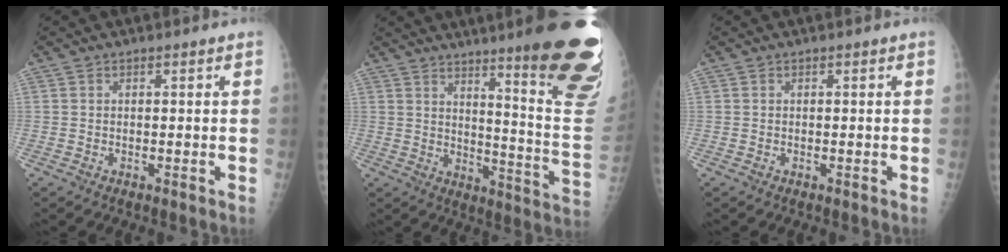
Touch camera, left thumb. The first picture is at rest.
{"total": 24.5, "force": [15.0, 3.0, 19.2], "torque": [-0.198, -0.090, 0.202]}
{"total": 0.0}